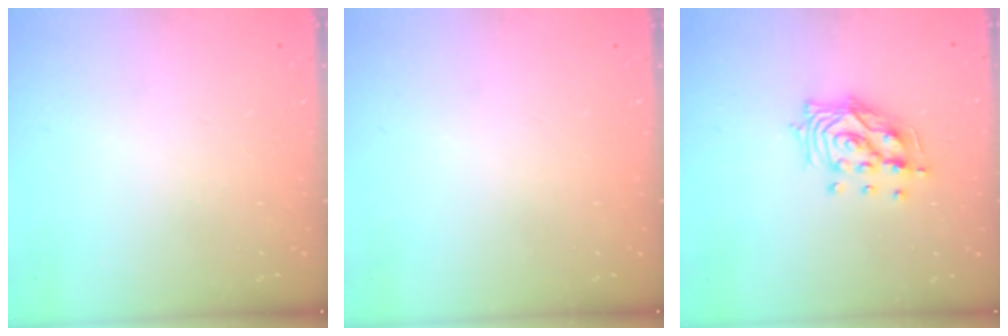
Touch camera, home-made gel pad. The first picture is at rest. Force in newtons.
{"total": 0.0}
{"total": 12.8, "press": 12.7, "slide": 1.6}